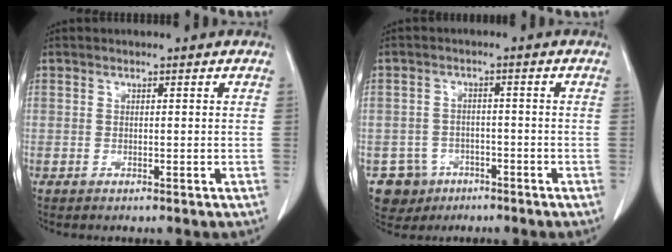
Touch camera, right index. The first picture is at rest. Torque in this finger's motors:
{"motor_torque": [-0.30, 0.07, -0.87, -0.16]}